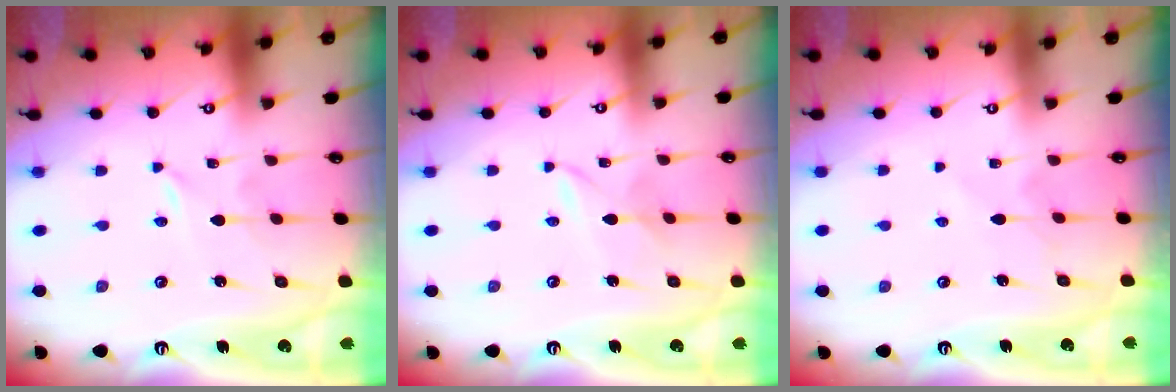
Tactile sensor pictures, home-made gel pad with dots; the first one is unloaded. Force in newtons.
{"total": 1.9, "press": 1.9, "slide": 0.2}
{"total": 4.7, "press": 4.6, "slide": 0.5}